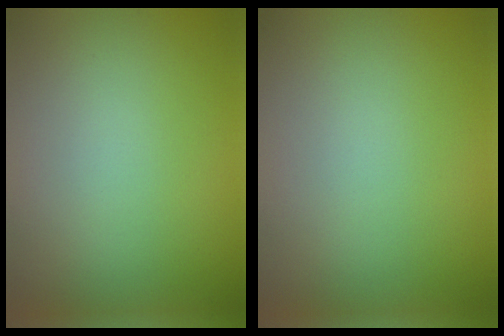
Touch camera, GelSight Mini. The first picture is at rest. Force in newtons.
{"total": 0.0}